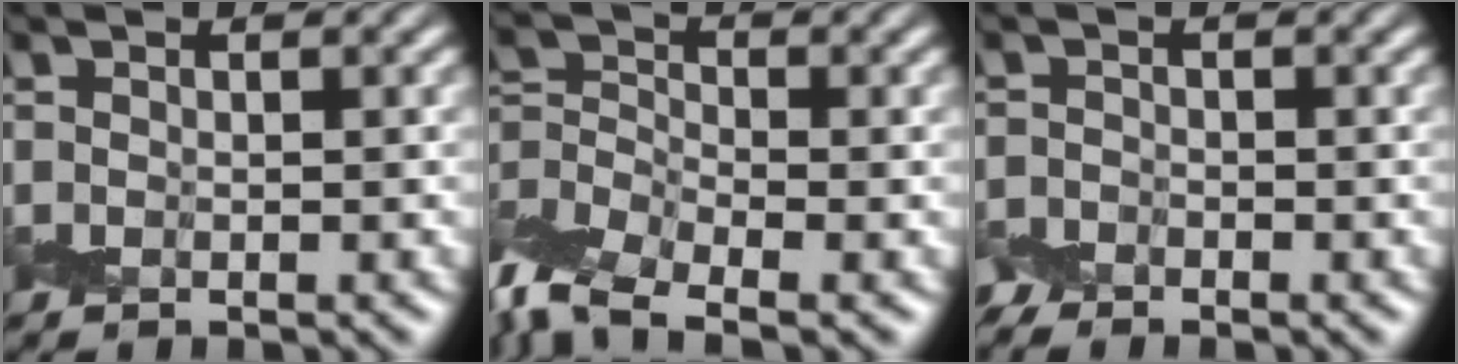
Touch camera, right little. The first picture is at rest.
{"total": 6.1, "force": [-4.2, 2.4, 3.8], "torque": [-0.075, -0.001, -0.099]}
{"total": 1.7, "force": [-1.6, 0.7, 0.2], "torque": [-0.012, -0.001, -0.032]}